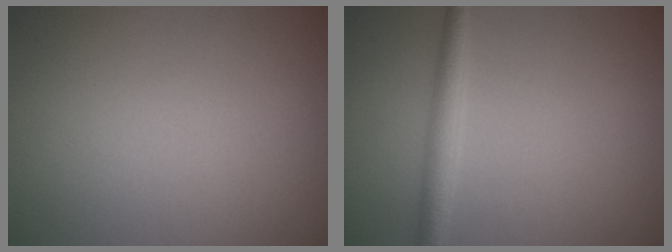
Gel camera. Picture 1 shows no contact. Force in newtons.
{"total": 2.4, "press": 2.4, "slide": 0.0}